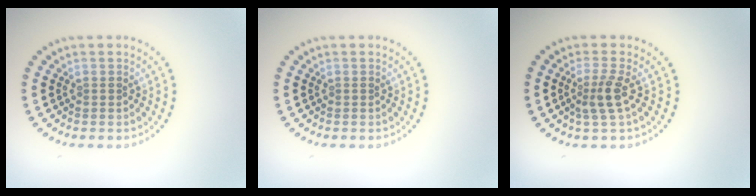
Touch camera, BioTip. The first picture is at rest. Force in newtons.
{"total": 0.0}
{"total": 2.3, "press": 1.8, "slide": 1.4}